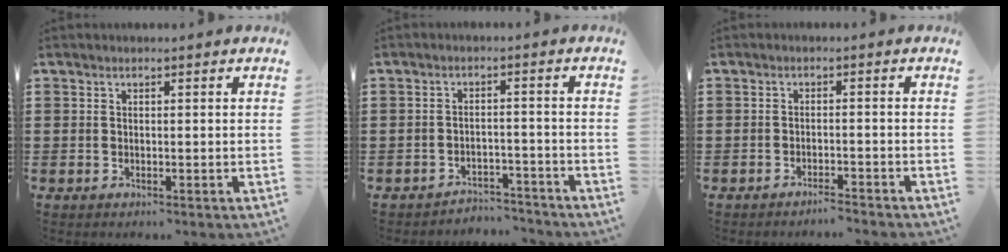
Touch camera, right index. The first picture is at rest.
{"total": 3.4, "force": [-3.4, 0.1, 0.0], "torque": [-0.005, -0.001, -0.072]}
{"total": 1.9, "force": [-1.8, -0.2, 0.5], "torque": [-0.012, -0.001, -0.037]}